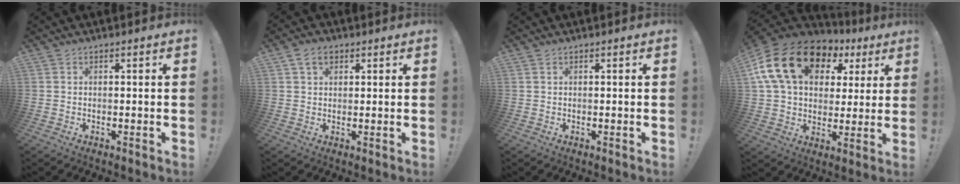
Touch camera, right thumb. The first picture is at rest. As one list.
[{"total": 4.5, "force": [2.2, 2.9, 2.5], "torque": [-0.046, 0.002, 0.043]}, {"total": 0.0}, {"total": 22.0, "force": [8.9, 14.6, 13.9], "torque": [-0.248, -0.020, 0.169]}]